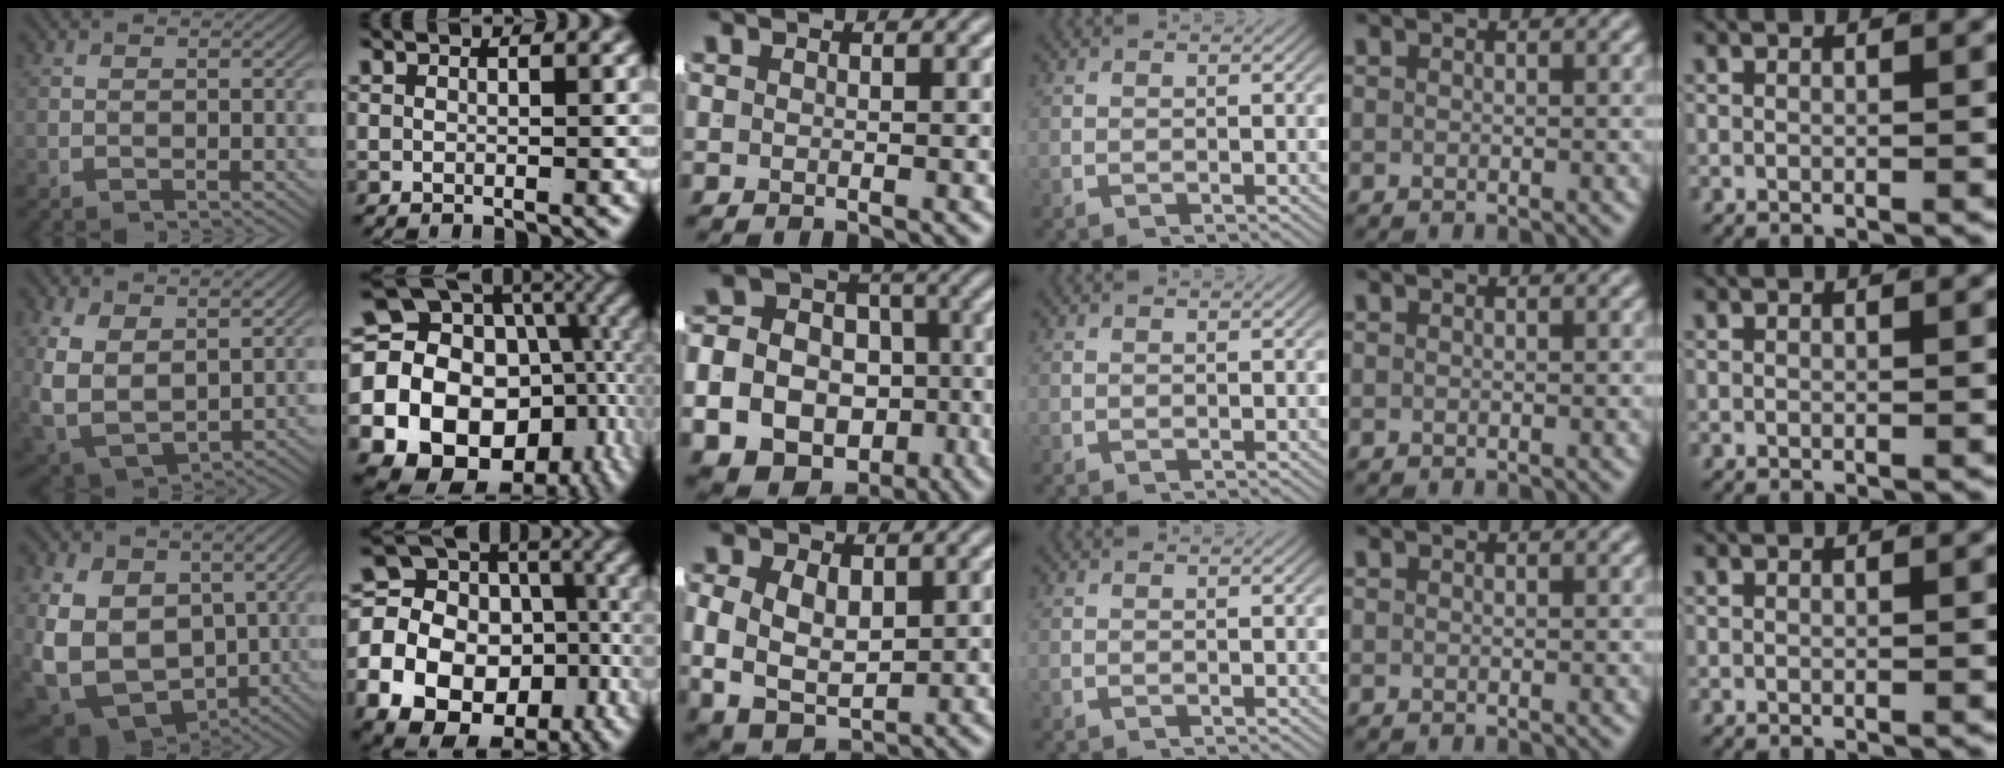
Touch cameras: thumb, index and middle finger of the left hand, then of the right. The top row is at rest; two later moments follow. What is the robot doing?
{"motion": "lift_and_place", "object": "shirt"}